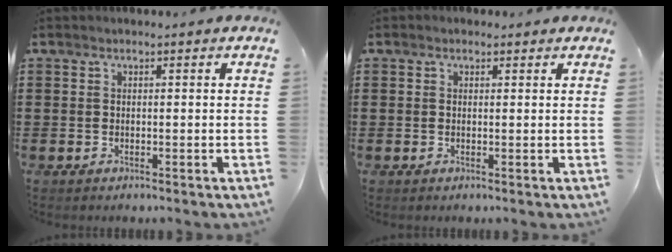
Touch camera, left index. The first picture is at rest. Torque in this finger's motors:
{"motor_torque": [-0.05, -2.07, 0.60, 0.05]}